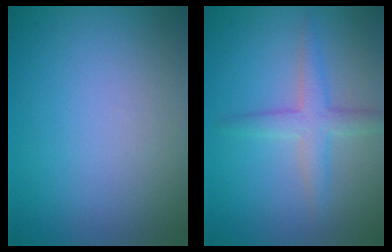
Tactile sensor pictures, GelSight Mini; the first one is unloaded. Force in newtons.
{"total": 2.9, "press": 2.9, "slide": 0.1}